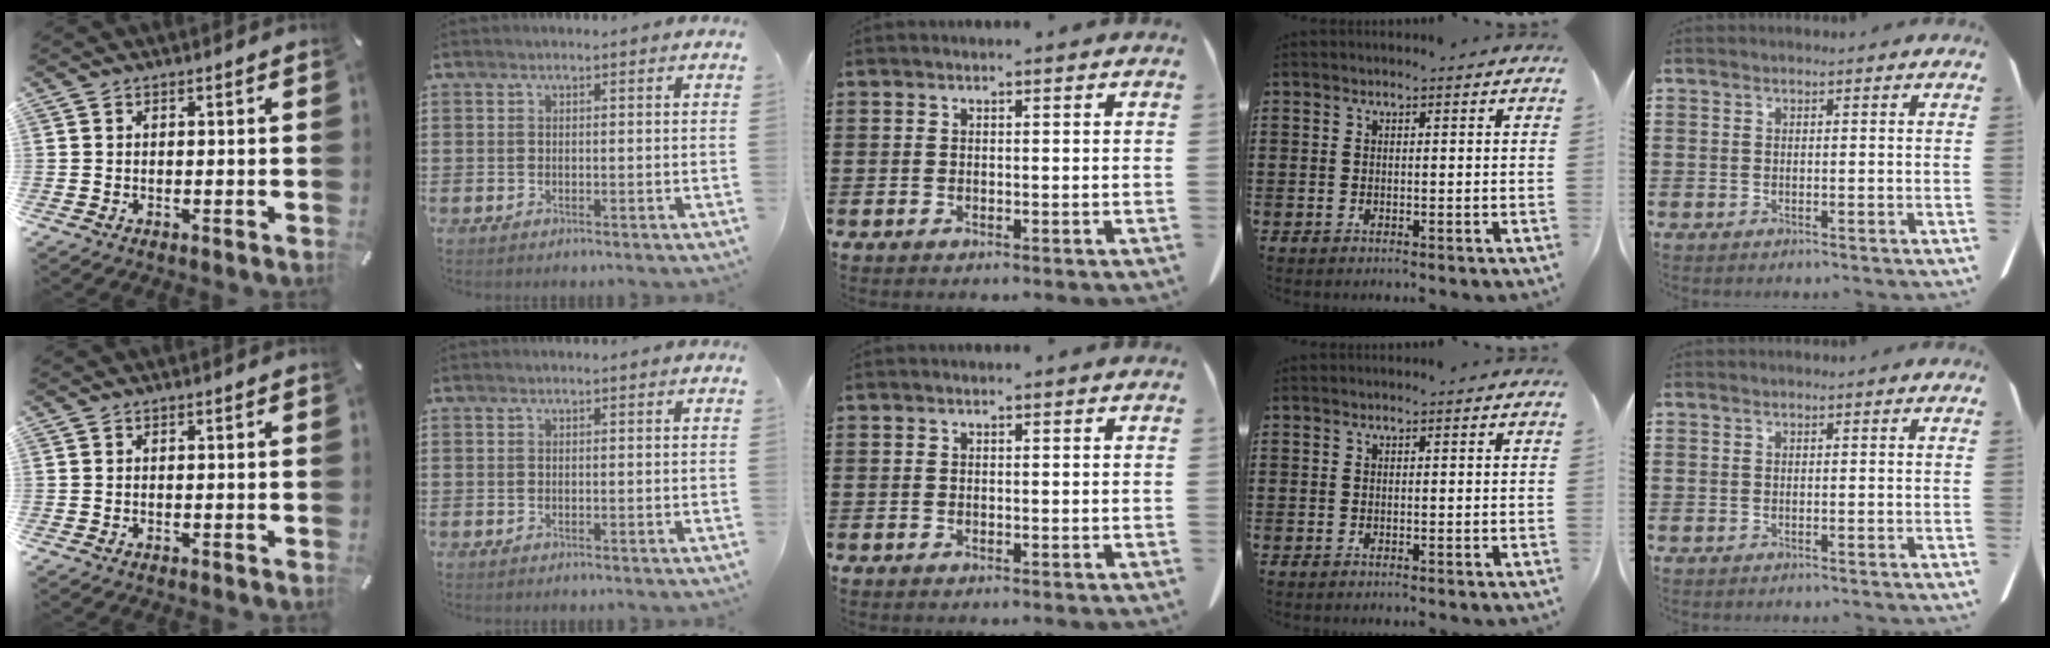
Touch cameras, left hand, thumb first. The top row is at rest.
{}